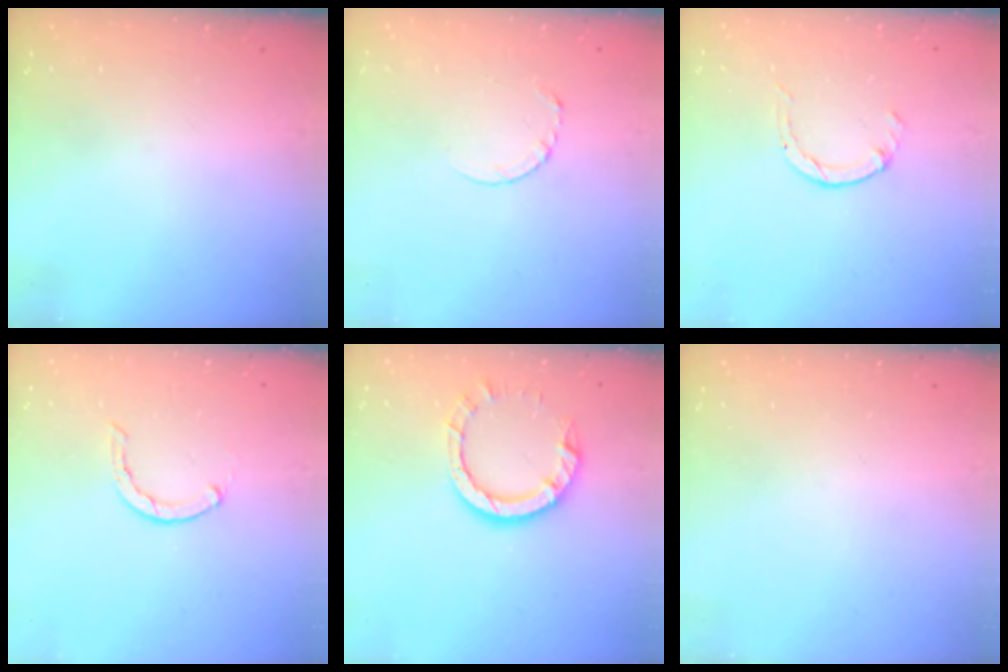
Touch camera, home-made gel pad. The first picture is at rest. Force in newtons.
{"total": 3.8, "press": 3.8, "slide": 0.3}
{"total": 0.5, "press": 0.5, "slide": 0.1}
{"total": 0.7, "press": 0.6, "slide": 0.2}
{"total": 7.6, "press": 7.6, "slide": 0.8}
{"total": 0.0}